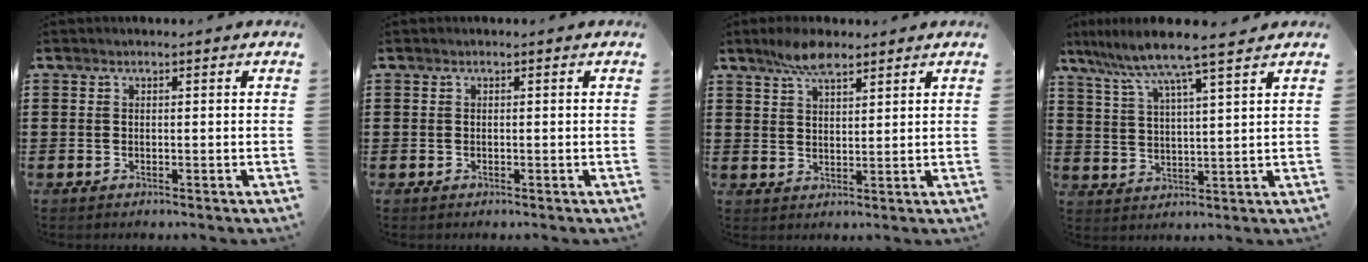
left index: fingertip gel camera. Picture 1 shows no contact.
{"total": 0.0}
{"total": 5.6, "force": [4.1, 1.8, 3.2], "torque": [-0.073, 0.003, 0.076]}
{"total": 7.8, "force": [6.4, -0.5, 4.4], "torque": [-0.108, -0.030, 0.109]}